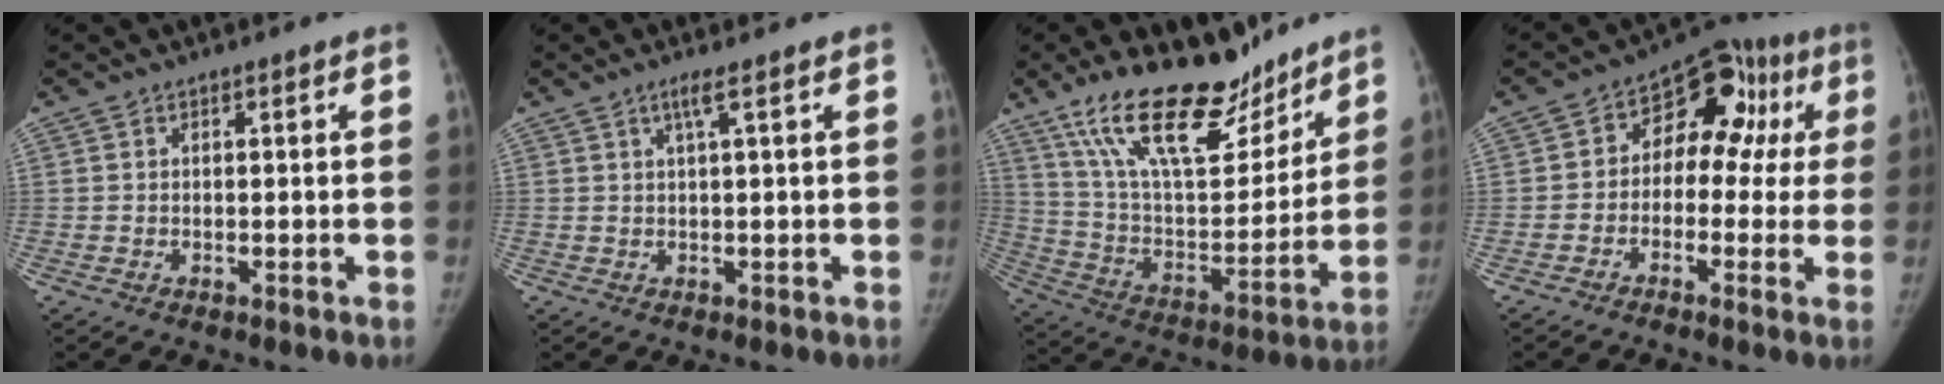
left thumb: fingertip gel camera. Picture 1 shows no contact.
{"total": 1.9, "force": [0.9, -0.3, 1.6], "torque": [-0.040, 0.004, 0.021]}
{"total": 24.1, "force": [17.5, 9.4, 13.6], "torque": [-0.190, -0.078, 0.302]}
{"total": 13.3, "force": [1.6, 9.5, 9.1], "torque": [-0.055, 0.055, 0.007]}